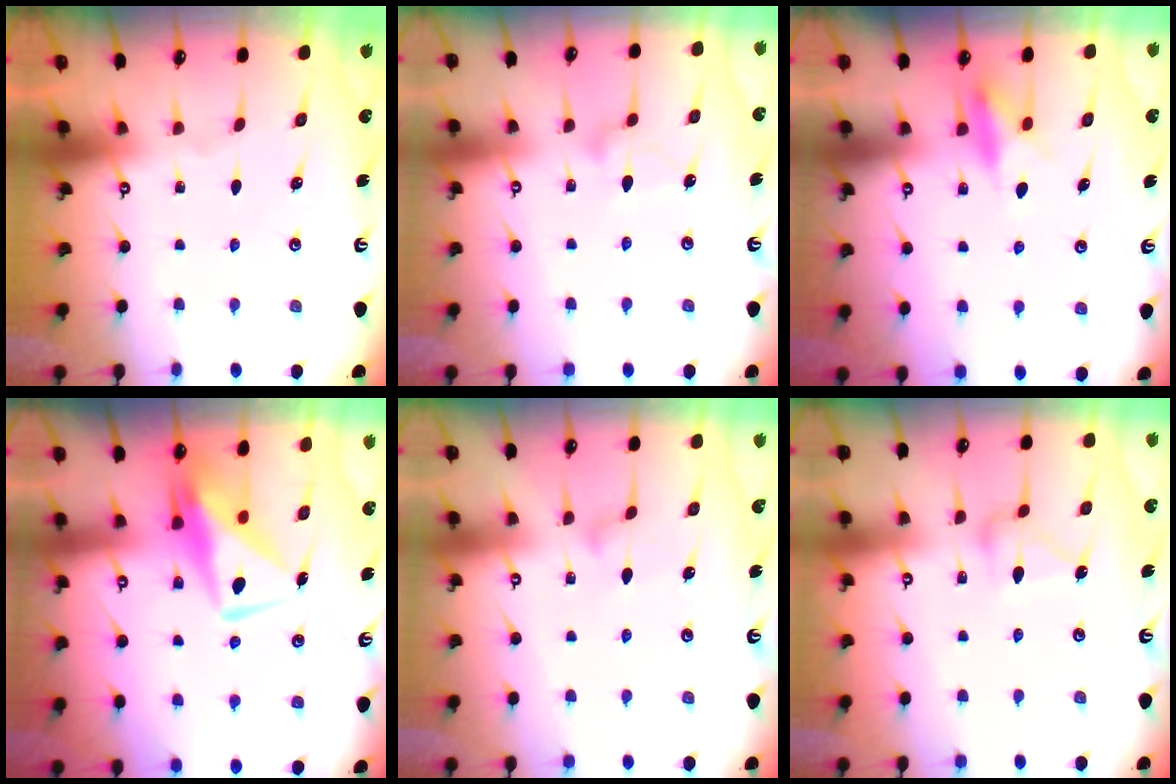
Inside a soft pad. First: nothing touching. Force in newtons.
{"total": 10.5, "press": 10.5, "slide": 0.6}
{"total": 8.4, "press": 8.3, "slide": 0.9}
{"total": 8.4, "press": 8.3, "slide": 1.3}
{"total": 7.0, "press": 7.0, "slide": 0.4}
{"total": 11.5, "press": 11.4, "slide": 0.4}